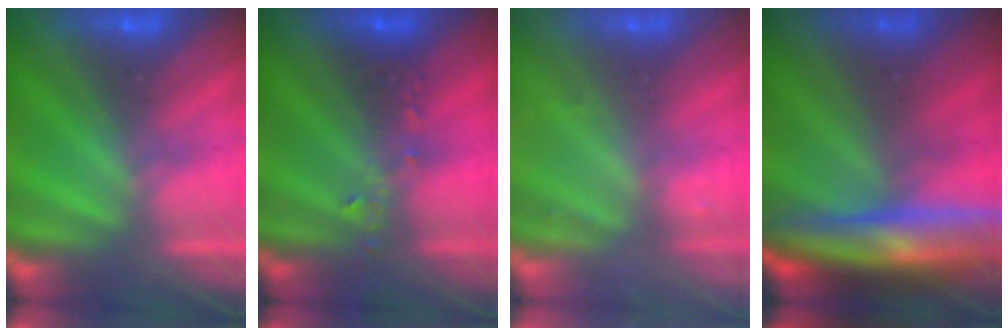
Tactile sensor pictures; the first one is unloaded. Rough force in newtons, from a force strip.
{"total": 2.4}
{"total": 2.3}
{"total": 8.0}